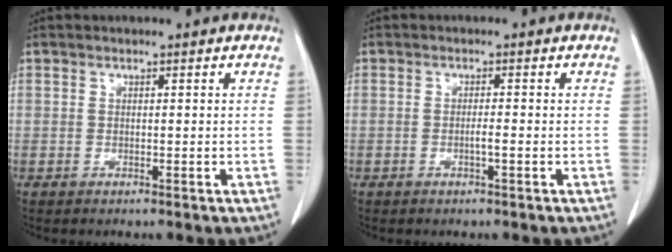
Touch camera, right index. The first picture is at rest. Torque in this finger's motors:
{"motor_torque": [0.34, -0.30, 0.04, 0.02]}